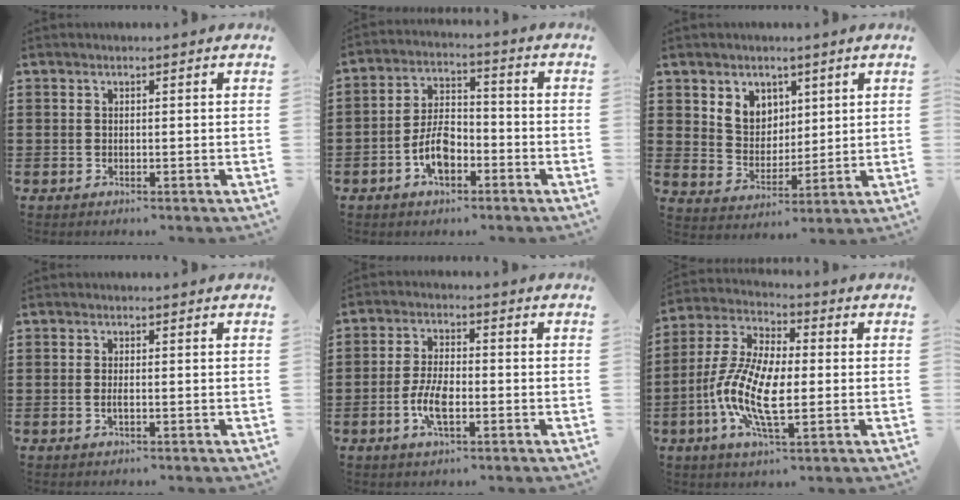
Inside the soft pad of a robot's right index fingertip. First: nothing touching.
{"total": 6.8, "force": [-2.9, 3.6, 5.0], "torque": [-0.108, 0.006, -0.057]}
{"total": 5.5, "force": [3.1, 4.5, 0.6], "torque": [-0.030, 0.004, 0.056]}
{"total": 1.0, "force": [-0.2, 0.0, 0.9], "torque": [-0.017, -0.004, -0.002]}
{"total": 5.8, "force": [-1.8, 2.3, 5.0], "torque": [-0.110, -0.001, -0.038]}
{"total": 10.9, "force": [-2.4, 4.3, 9.8], "torque": [-0.231, -0.015, -0.052]}